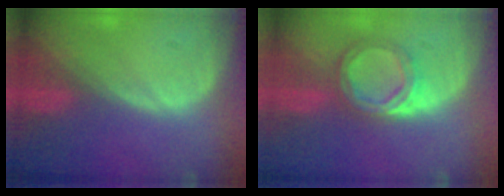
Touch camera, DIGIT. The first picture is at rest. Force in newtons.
{"total": 5.1, "press": 5.0, "slide": 0.7}